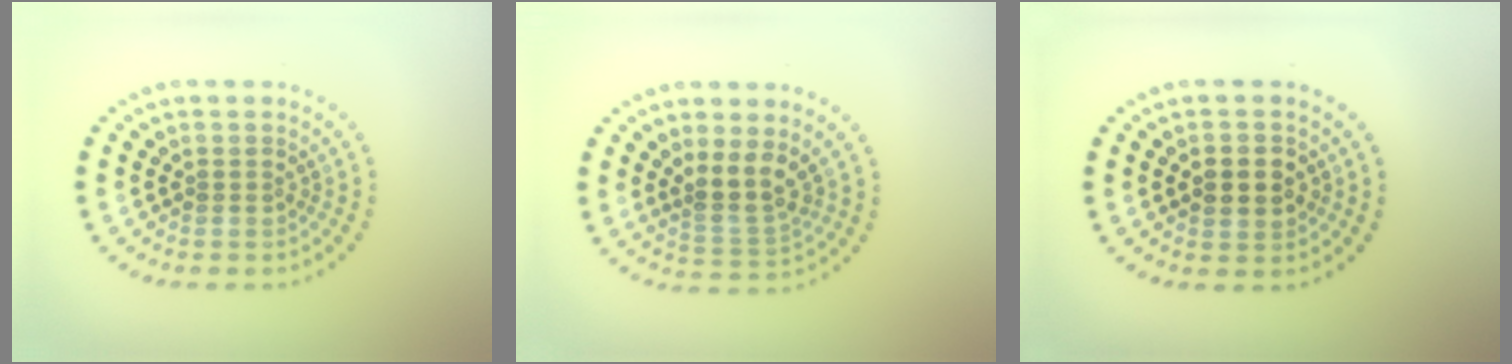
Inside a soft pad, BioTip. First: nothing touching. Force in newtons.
{"total": 3.0, "press": 2.4, "slide": 1.8}
{"total": 2.8, "press": 2.8, "slide": 0.2}